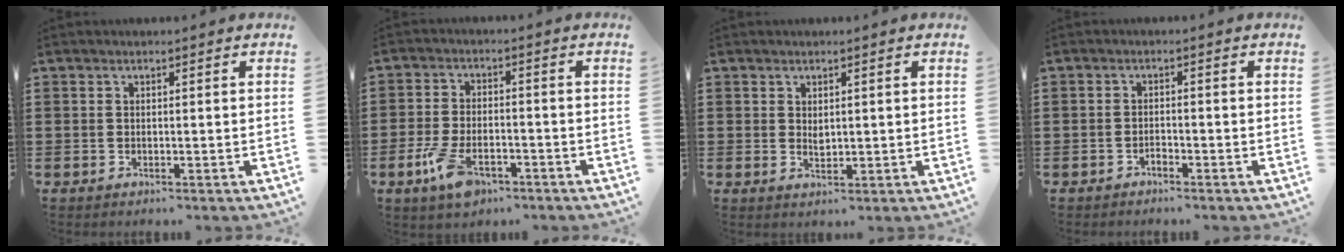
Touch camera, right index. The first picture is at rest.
{"total": 6.3, "force": [-3.7, 2.8, 4.3], "torque": [-0.102, -0.002, -0.071]}
{"total": 1.3, "force": [0.6, 0.7, 0.9], "torque": [-0.020, 0.003, 0.011]}
{"total": 1.2, "force": [-1.0, 0.5, 0.3], "torque": [-0.010, 0.000, -0.022]}